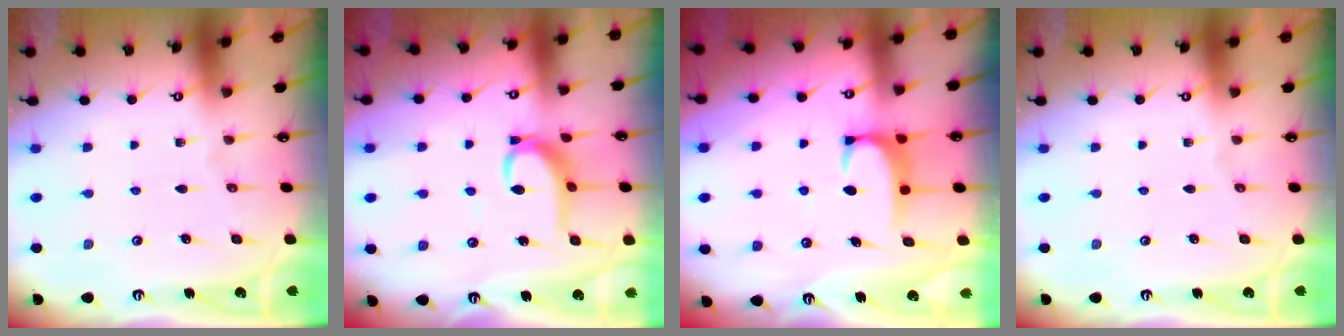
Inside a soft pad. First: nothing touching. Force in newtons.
{"total": 7.4, "press": 7.4, "slide": 0.5}
{"total": 2.5, "press": 2.4, "slide": 0.6}
{"total": 0.0}